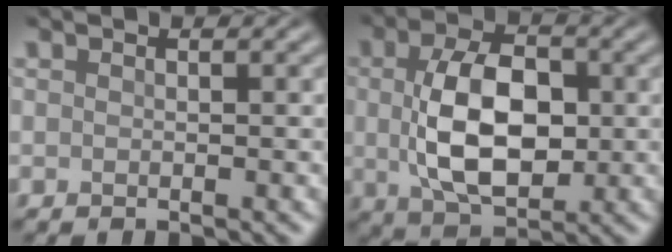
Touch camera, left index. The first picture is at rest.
{"total": 8.6, "force": [0.1, 5.1, 6.9], "torque": [-0.137, 0.001, 0.002]}